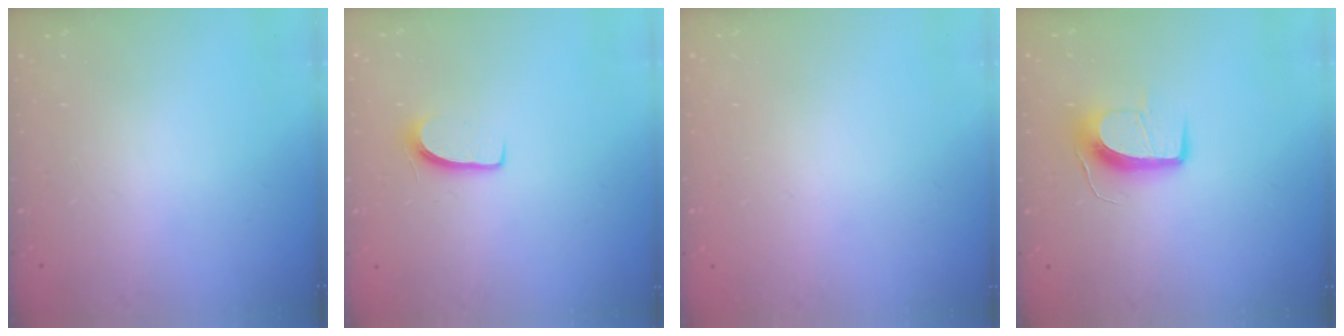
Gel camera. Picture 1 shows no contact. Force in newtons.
{"total": 6.7, "press": 6.7, "slide": 0.5}
{"total": 0.0}
{"total": 10.1, "press": 10.1, "slide": 0.2}